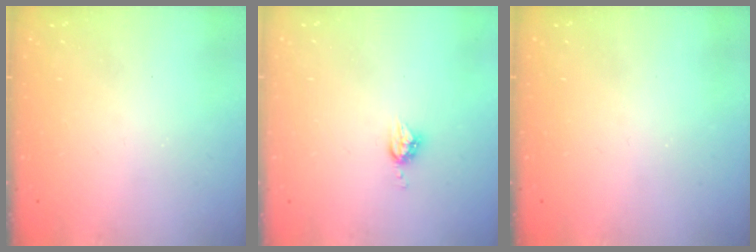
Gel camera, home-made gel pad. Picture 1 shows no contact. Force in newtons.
{"total": 5.0, "press": 5.0, "slide": 0.2}
{"total": 0.0}